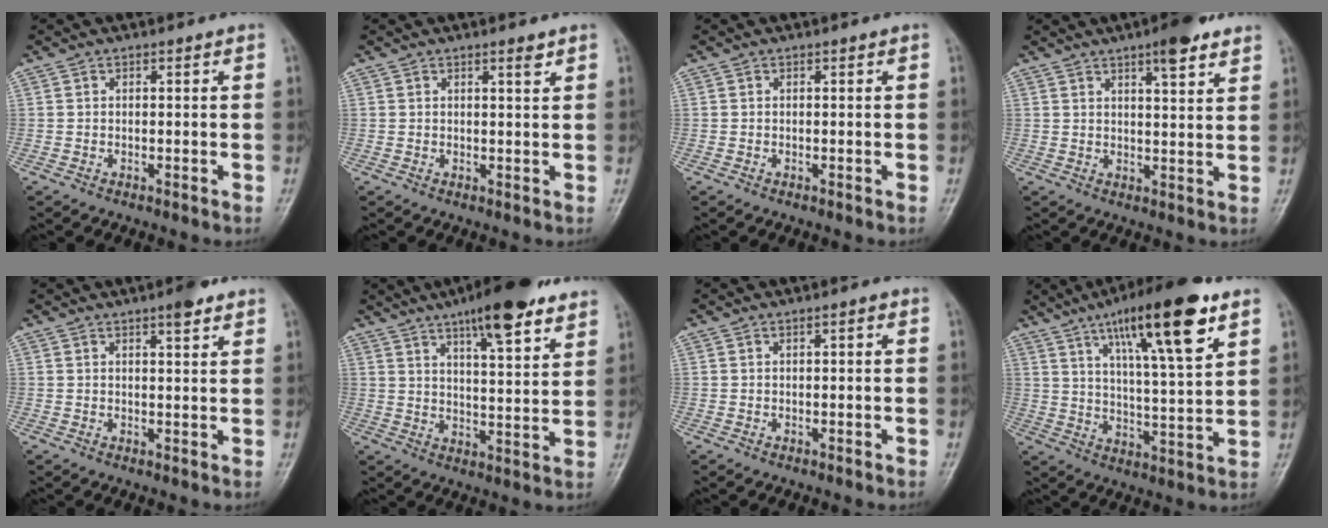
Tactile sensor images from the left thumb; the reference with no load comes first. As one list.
[{"total": 1.6, "force": [1.2, 0.2, 1.1], "torque": [-0.016, -0.008, 0.018]}, {"total": 0.0}, {"total": 7.4, "force": [4.9, 1.8, 5.3], "torque": [-0.067, -0.024, 0.067]}, {"total": 3.9, "force": [2.6, 0.9, 2.7], "torque": [-0.033, -0.013, 0.035]}, {"total": 15.5, "force": [10.3, 3.9, 10.9], "torque": [-0.139, -0.044, 0.156]}, {"total": 0.9, "force": [0.3, 0.2, 0.8], "torque": [-0.014, 0.002, 0.004]}, {"total": 18.3, "force": [9.9, 3.5, 15.0], "torque": [-0.227, -0.037, 0.162]}]